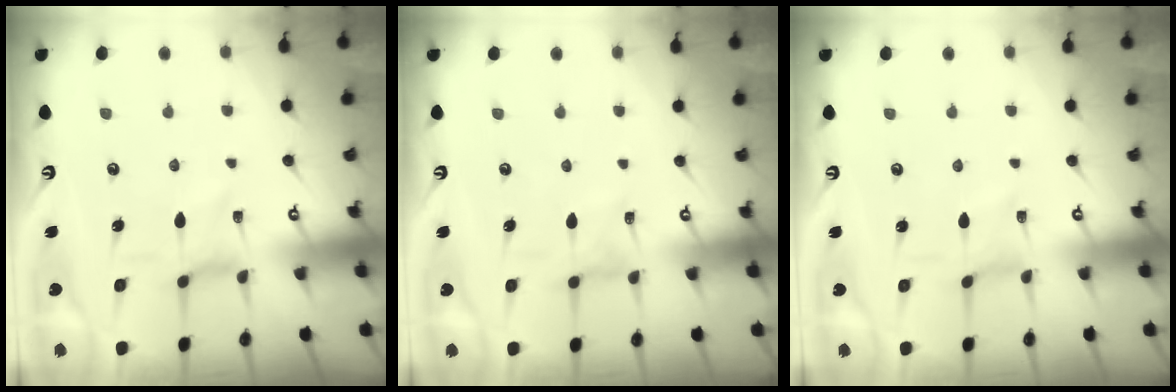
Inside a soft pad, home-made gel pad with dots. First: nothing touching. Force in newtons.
{"total": 0.0}
{"total": 0.0}